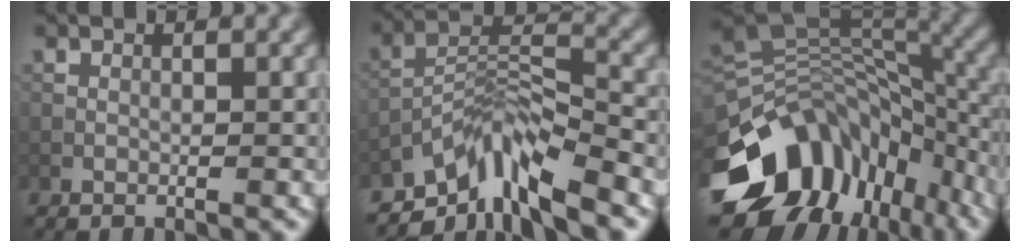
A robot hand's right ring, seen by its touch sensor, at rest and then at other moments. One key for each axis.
{"total": 7.3, "fx": -5.4, "fy": 1.9, "fz": 4.5, "tx": -0.077, "ty": 0.001, "tz": -0.104}
{"total": 13.2, "fx": -6.7, "fy": 9.0, "fz": 7.0, "tx": -0.142, "ty": 0.013, "tz": -0.120}